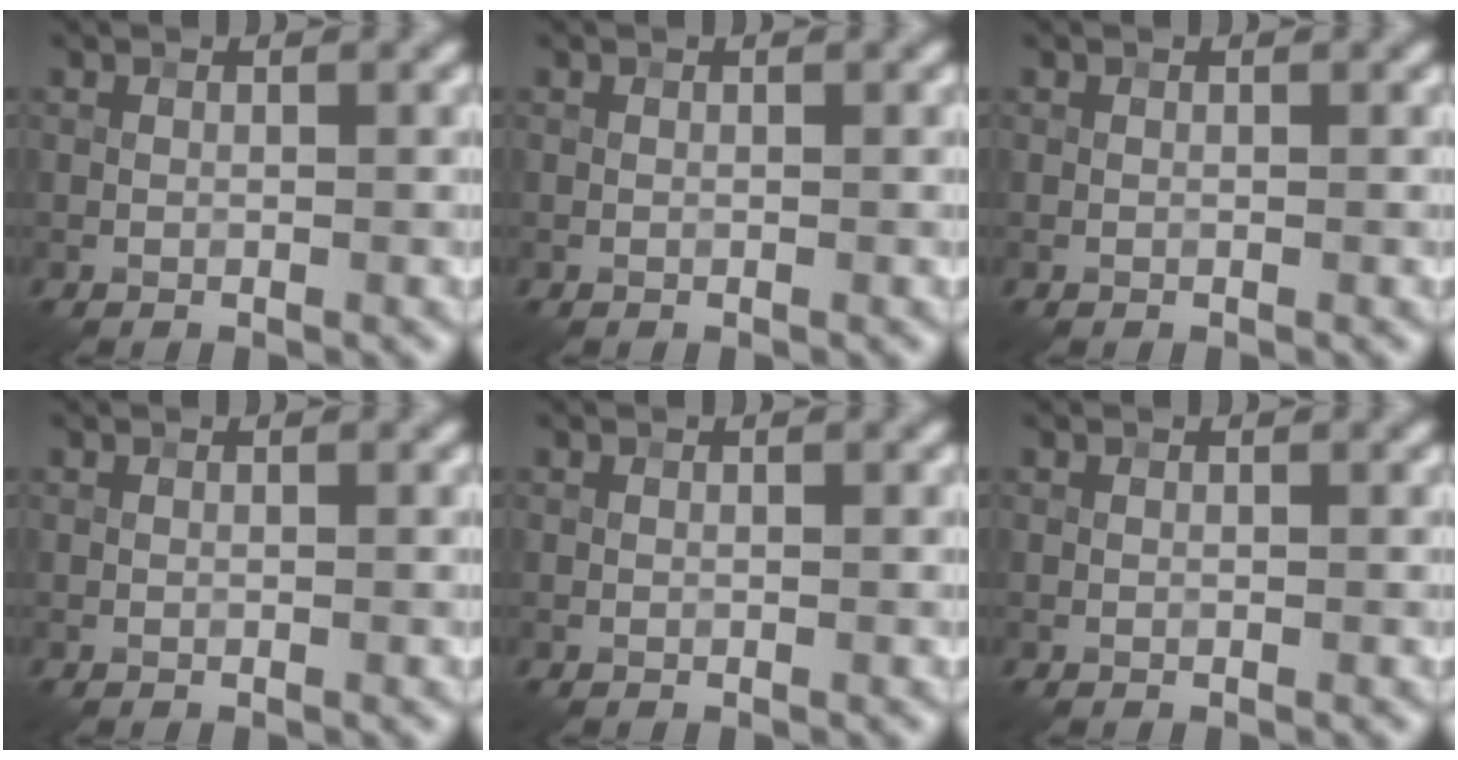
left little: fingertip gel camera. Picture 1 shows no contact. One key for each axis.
{"total": 0.0}
{"total": 0.0}
{"total": 0.0}
{"total": 0.0}
{"total": 0.0}